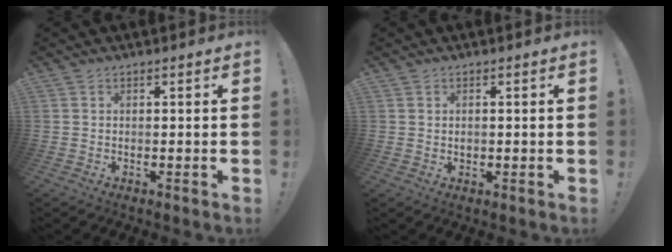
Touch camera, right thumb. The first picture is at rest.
{"total": 0.9, "force": [0.2, 0.9, 0.2], "torque": [-0.002, 0.001, 0.003]}